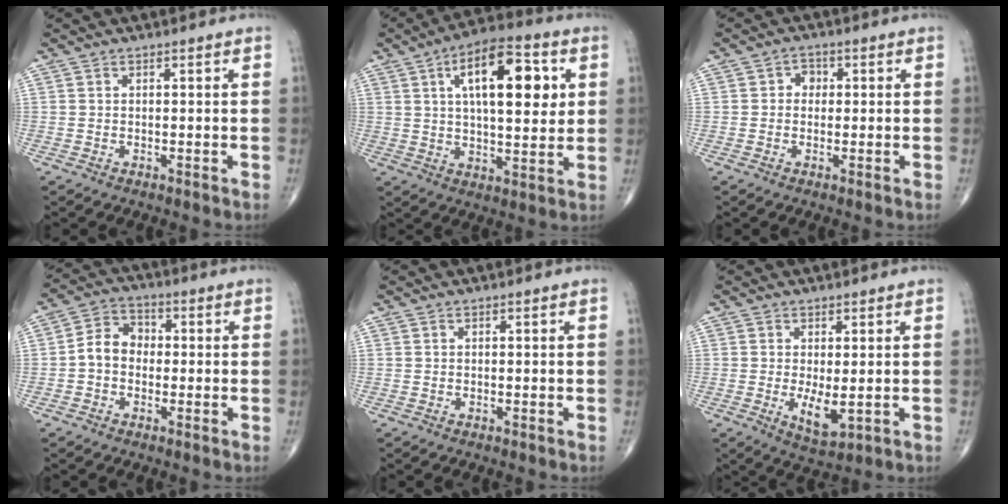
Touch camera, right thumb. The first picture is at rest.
{"total": 17.3, "force": [5.0, 7.4, 14.9], "torque": [-0.208, -0.002, 0.075]}
{"total": 2.4, "force": [0.2, 2.1, 1.2], "torque": [0.000, 0.007, -0.005]}
{"total": 6.1, "force": [-0.9, 4.9, 3.6], "torque": [-0.047, 0.026, -0.030]}
{"total": 0.0}
{"total": 4.8, "force": [-0.4, 1.8, 4.4], "torque": [-0.072, -0.017, 0.002]}